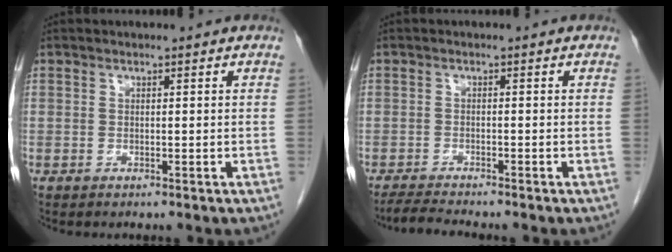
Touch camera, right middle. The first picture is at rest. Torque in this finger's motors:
{"motor_torque": [0.30, -0.26, -0.01, 0.01]}